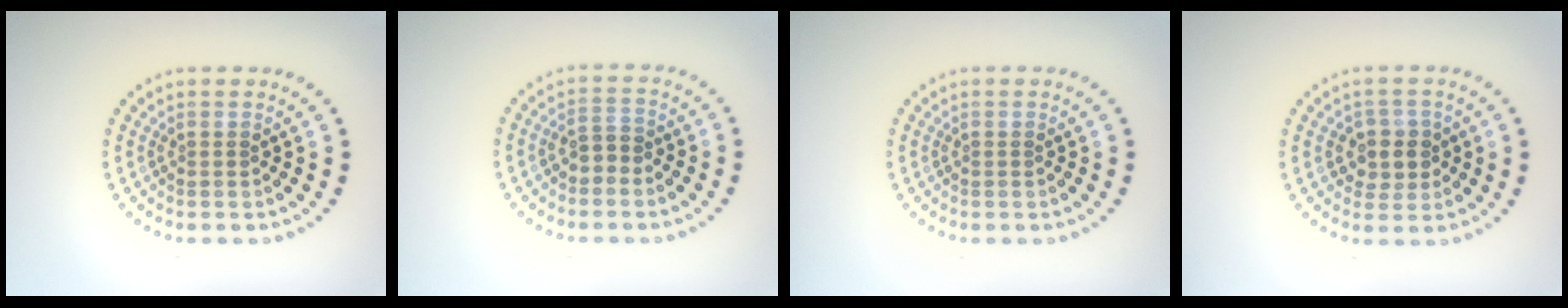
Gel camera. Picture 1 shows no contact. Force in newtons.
{"total": 1.9, "press": 1.8, "slide": 0.6}
{"total": 0.0}
{"total": 2.8, "press": 2.6, "slide": 0.8}